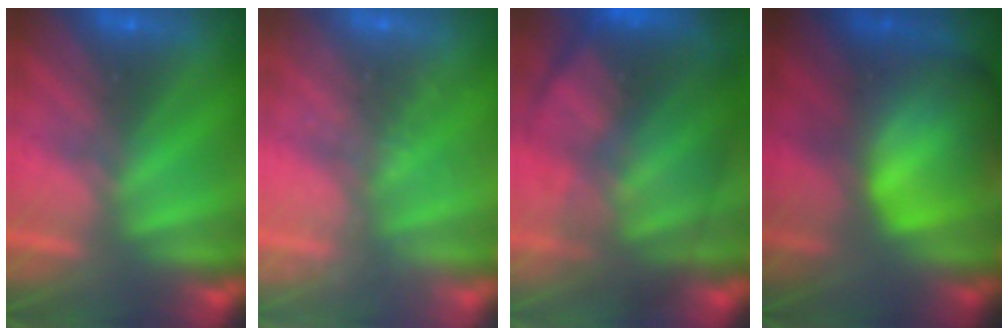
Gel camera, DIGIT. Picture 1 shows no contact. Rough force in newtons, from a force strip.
{"total": 1.9}
{"total": 7.6}
{"total": 9.4}